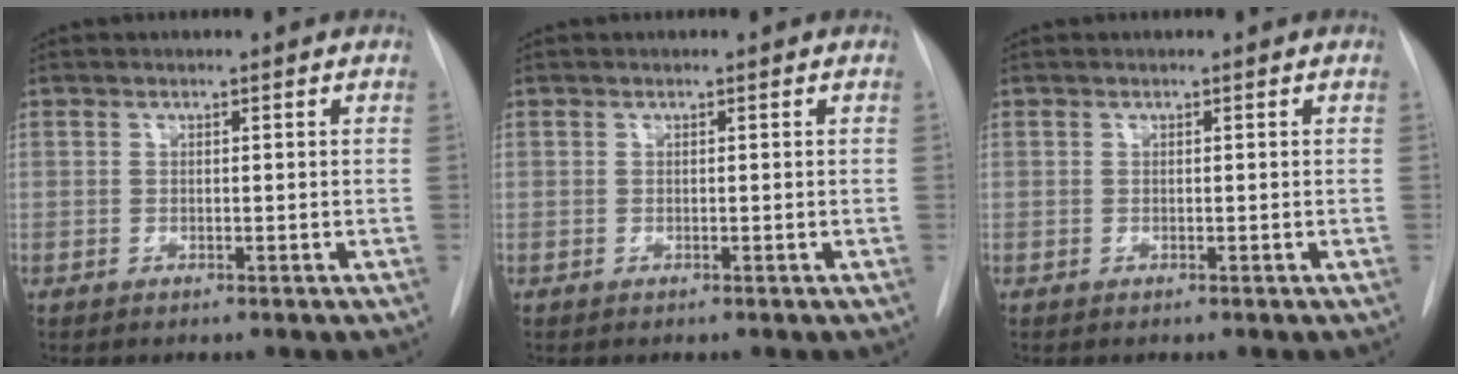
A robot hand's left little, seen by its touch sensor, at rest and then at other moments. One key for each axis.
{"total": 0.0}
{"total": 0.0}